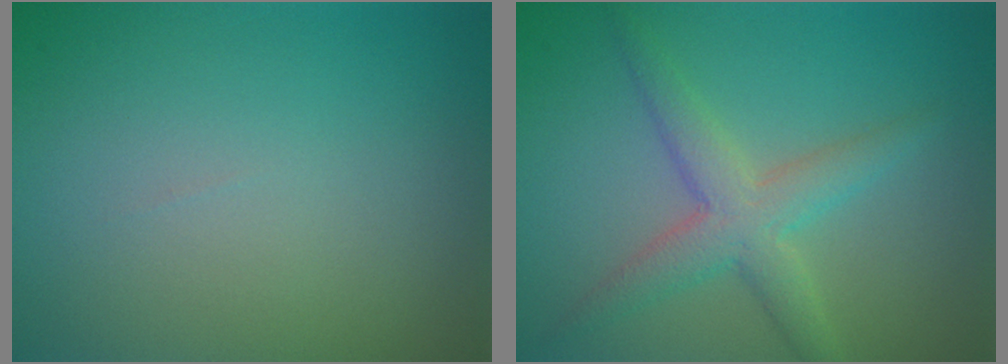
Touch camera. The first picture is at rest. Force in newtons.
{"total": 3.8, "press": 3.8, "slide": 0.1}